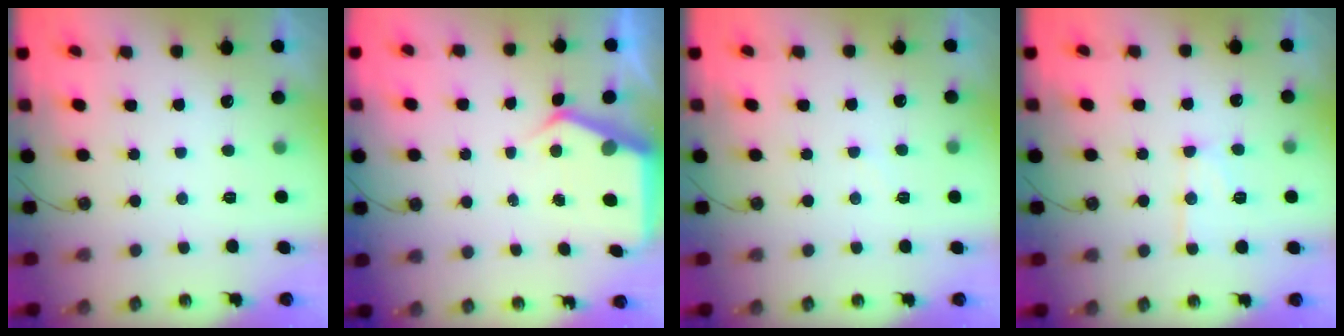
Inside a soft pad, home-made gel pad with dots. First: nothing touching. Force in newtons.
{"total": 6.0, "press": 6.0, "slide": 0.5}
{"total": 3.8, "press": 3.8, "slide": 0.6}
{"total": 12.2, "press": 12.1, "slide": 1.1}